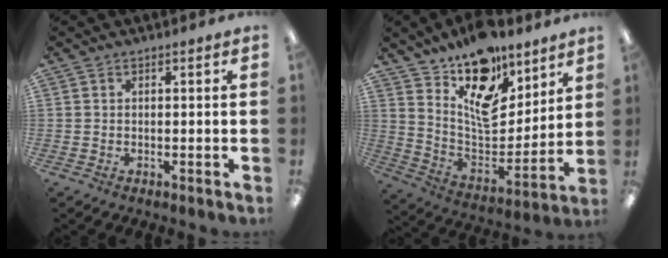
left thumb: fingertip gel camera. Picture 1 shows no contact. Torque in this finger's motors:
{"motor_torque": [0.55, 0.55, 1.25, -1.47, 0.14]}